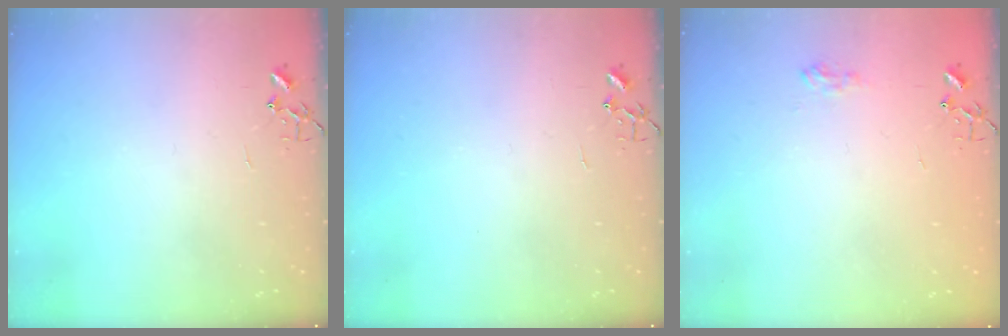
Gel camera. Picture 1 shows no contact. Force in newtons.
{"total": 0.0}
{"total": 7.8, "press": 7.8, "slide": 0.3}